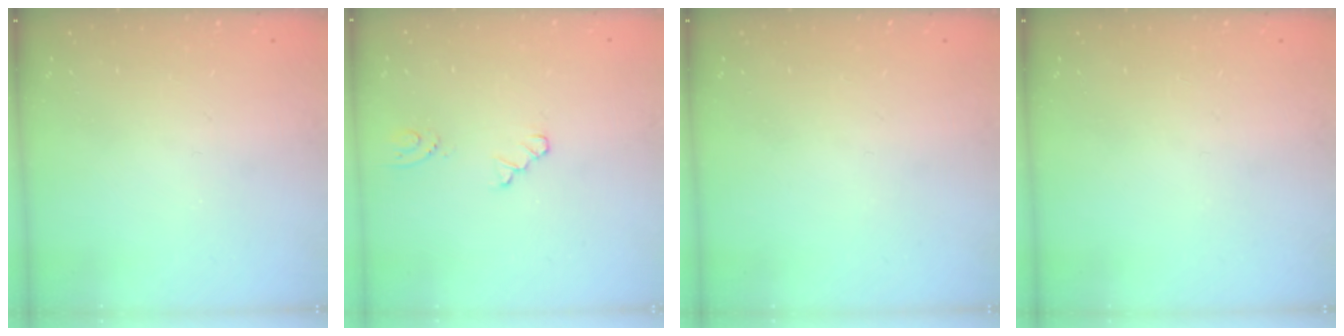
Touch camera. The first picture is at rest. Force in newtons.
{"total": 2.1, "press": 2.1, "slide": 0.3}
{"total": 0.0}
{"total": 0.0}